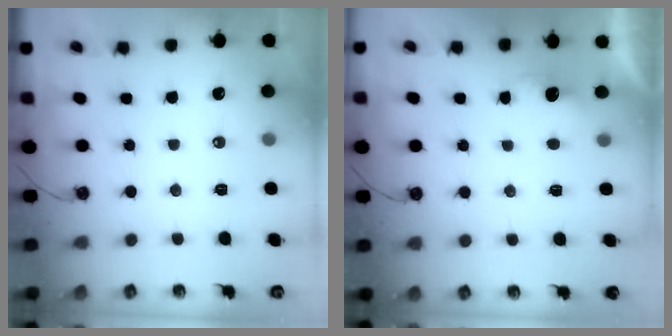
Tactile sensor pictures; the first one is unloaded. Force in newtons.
{"total": 1.9, "press": 1.7, "slide": 0.8}